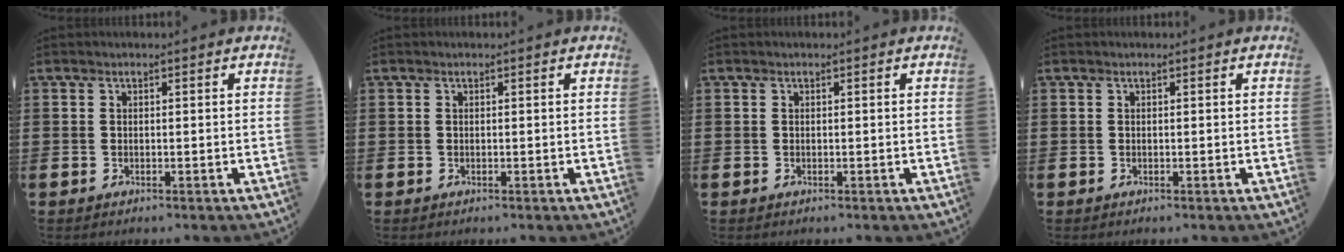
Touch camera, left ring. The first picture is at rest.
{"total": 0.0}
{"total": 0.0}
{"total": 0.0}